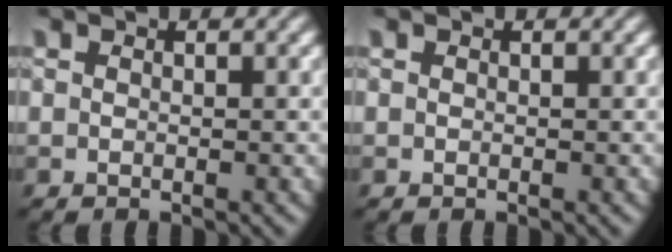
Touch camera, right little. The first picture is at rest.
{"total": 0.0}